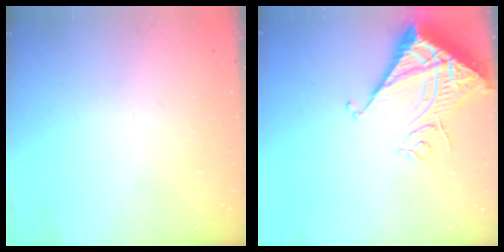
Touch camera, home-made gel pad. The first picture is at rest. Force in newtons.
{"total": 11.6, "press": 11.5, "slide": 1.4}